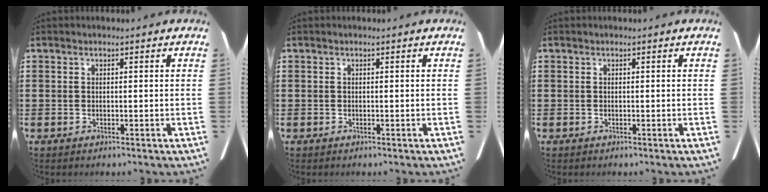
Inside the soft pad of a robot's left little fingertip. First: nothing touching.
{"total": 0.0}
{"total": 0.0}